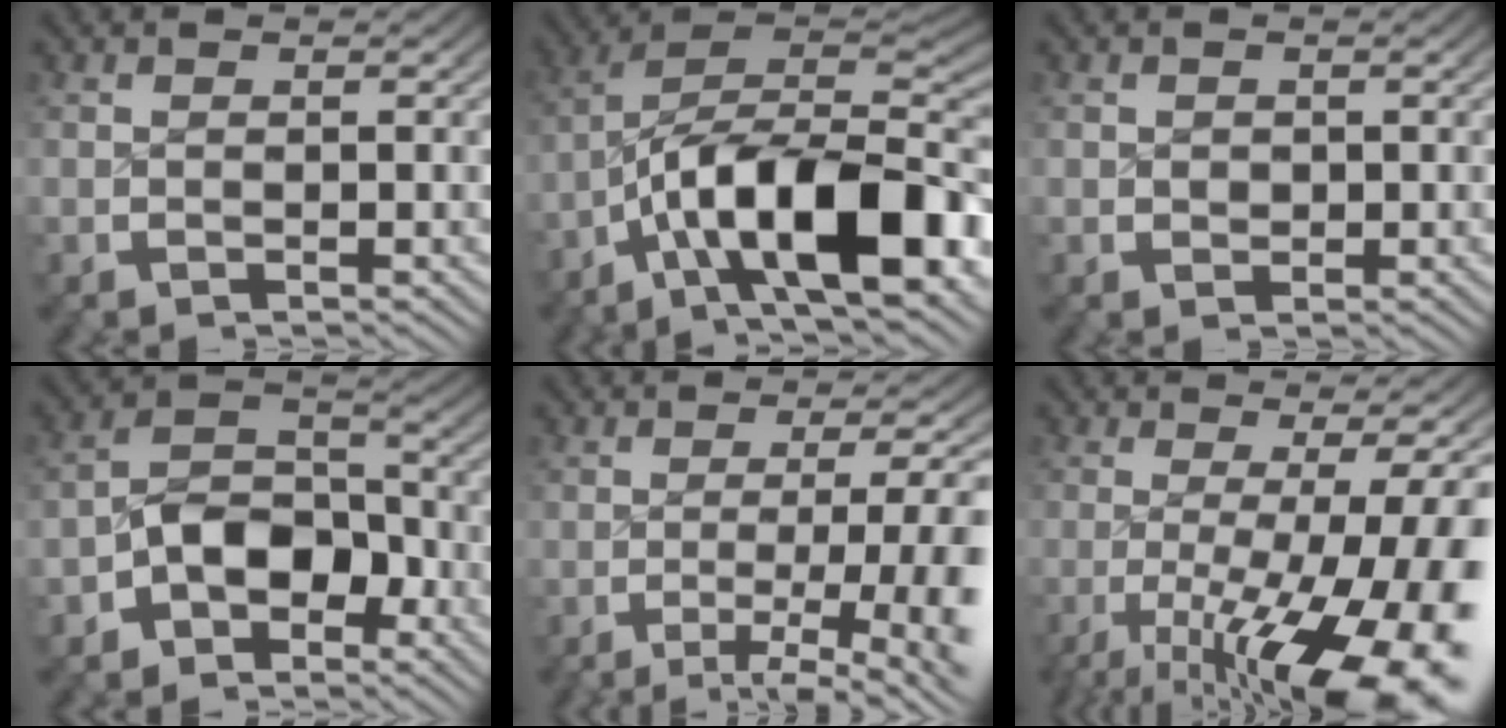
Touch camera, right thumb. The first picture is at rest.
{"total": 17.8, "force": [-3.2, 10.7, 13.9], "torque": [-0.235, -0.048, -0.040]}
{"total": 1.1, "force": [0.2, 0.9, 0.5], "torque": [-0.010, -0.008, 0.009]}
{"total": 6.7, "force": [-3.1, 4.4, 4.0], "torque": [-0.070, -0.009, -0.053]}
{"total": 7.6, "force": [-2.8, 3.3, 6.3], "torque": [-0.100, -0.018, -0.040]}
{"total": 14.8, "force": [-4.6, 7.0, 12.1], "torque": [-0.201, -0.043, -0.040]}